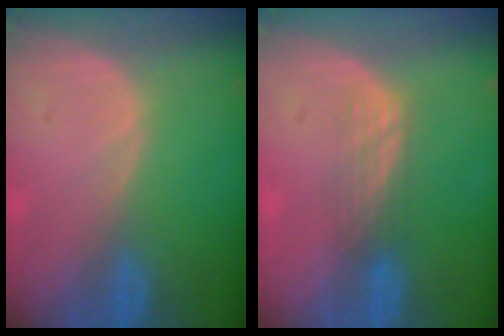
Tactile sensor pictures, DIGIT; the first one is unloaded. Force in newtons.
{"total": 3.1, "press": 2.6, "slide": 1.5}